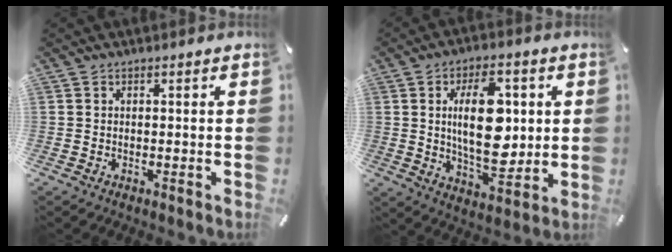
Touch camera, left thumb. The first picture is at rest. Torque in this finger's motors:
{"motor_torque": [0.23, 1.14, 1.70, -1.08, 0.50]}